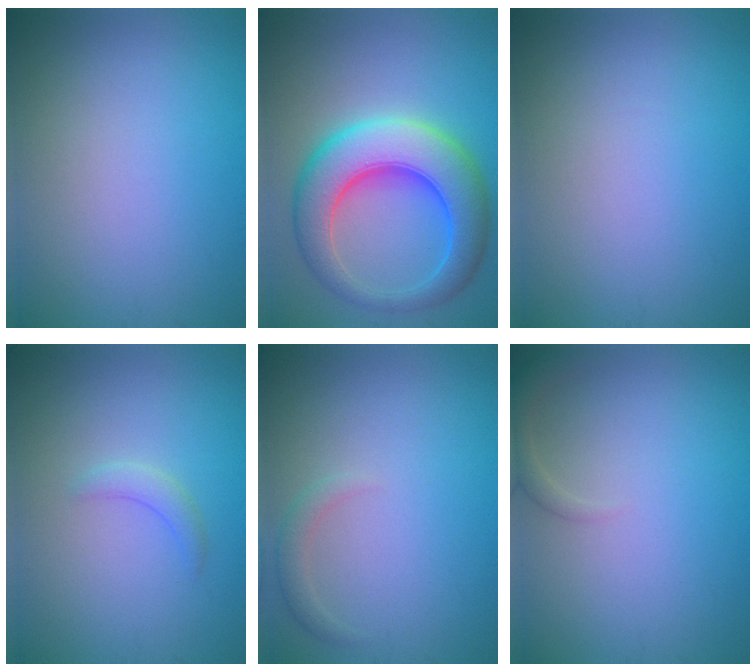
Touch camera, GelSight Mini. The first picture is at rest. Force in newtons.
{"total": 9.6, "press": 9.6, "slide": 0.2}
{"total": 0.0}
{"total": 1.4, "press": 1.4, "slide": 0.1}
{"total": 1.3, "press": 1.3, "slide": 0.1}
{"total": 1.5, "press": 1.5, "slide": 0.1}